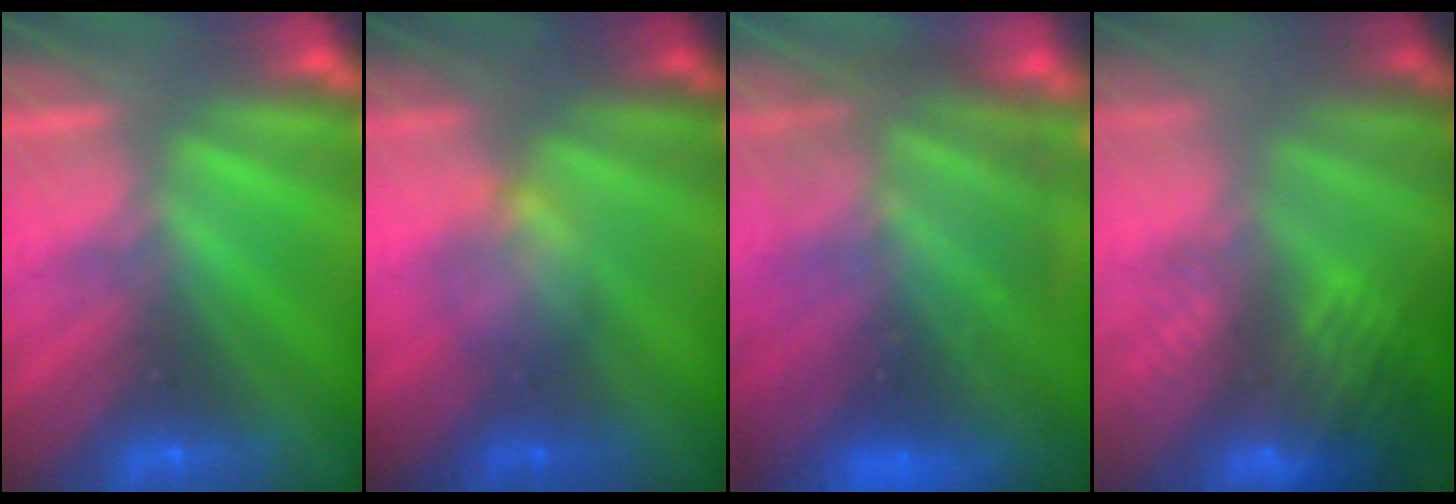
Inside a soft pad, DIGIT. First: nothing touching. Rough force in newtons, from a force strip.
{"total": 2.0}
{"total": 9.1}
{"total": 7.8}